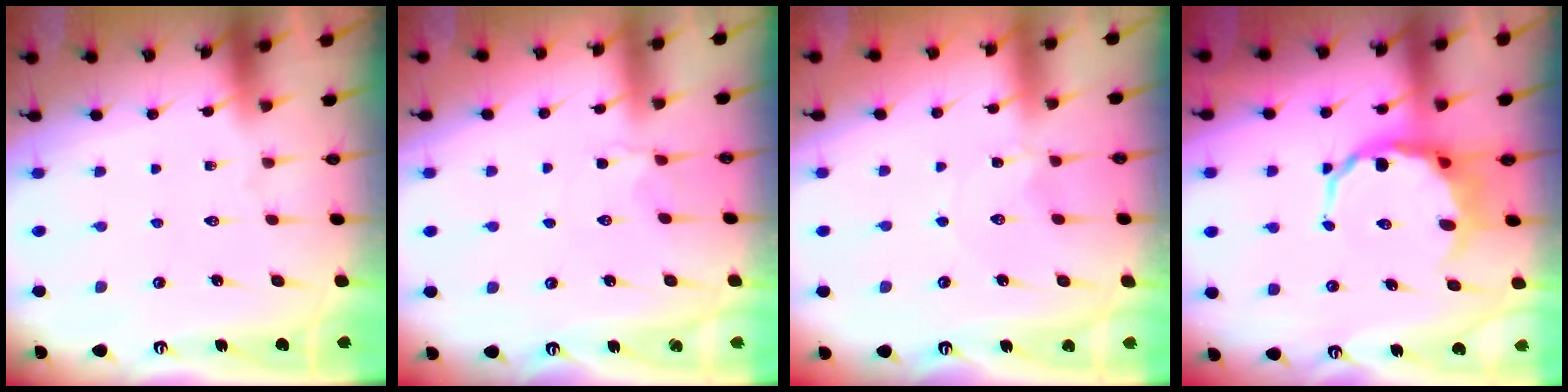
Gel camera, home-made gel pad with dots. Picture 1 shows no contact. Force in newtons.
{"total": 2.3, "press": 2.0, "slide": 1.2}
{"total": 1.0, "press": 1.0, "slide": 0.1}
{"total": 8.3, "press": 7.9, "slide": 2.5}